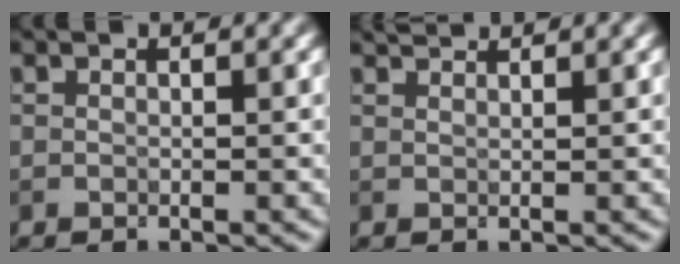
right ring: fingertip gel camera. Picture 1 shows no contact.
{"total": 1.4, "force": [1.3, 0.1, 0.4], "torque": [-0.008, 0.002, 0.017]}